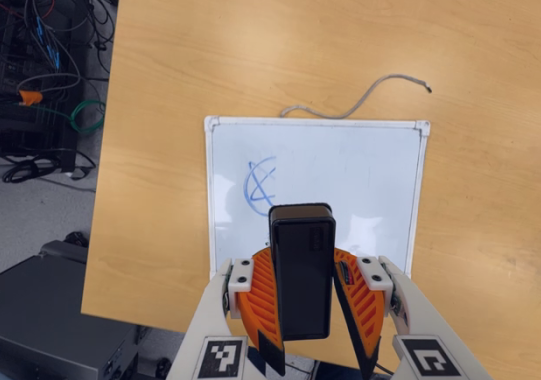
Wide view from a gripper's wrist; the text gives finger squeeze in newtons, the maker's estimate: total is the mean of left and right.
{"total": 6.8, "left": 7.5, "right": 6.2}